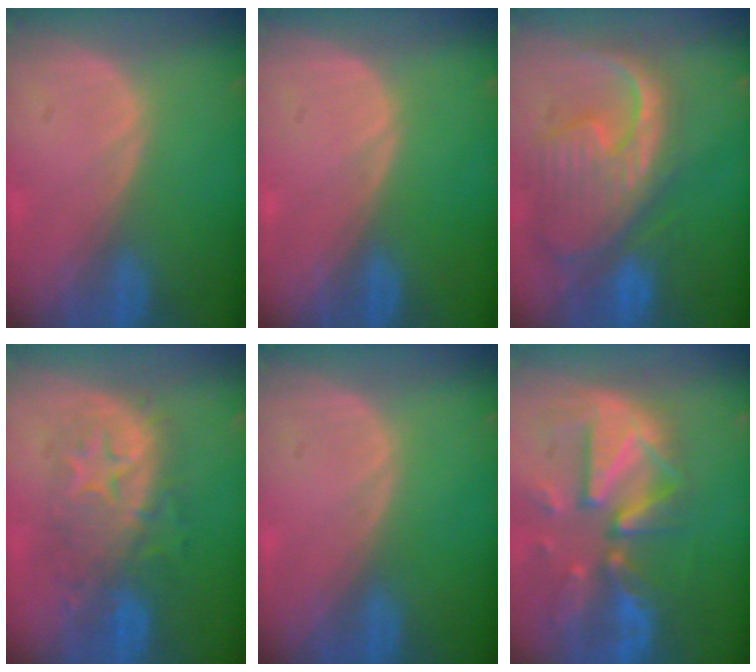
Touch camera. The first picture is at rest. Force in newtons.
{"total": 0.0}
{"total": 12.6, "press": 10.8, "slide": 6.5}
{"total": 8.4, "press": 8.4, "slide": 0.2}
{"total": 0.0}
{"total": 12.1, "press": 10.5, "slide": 6.1}